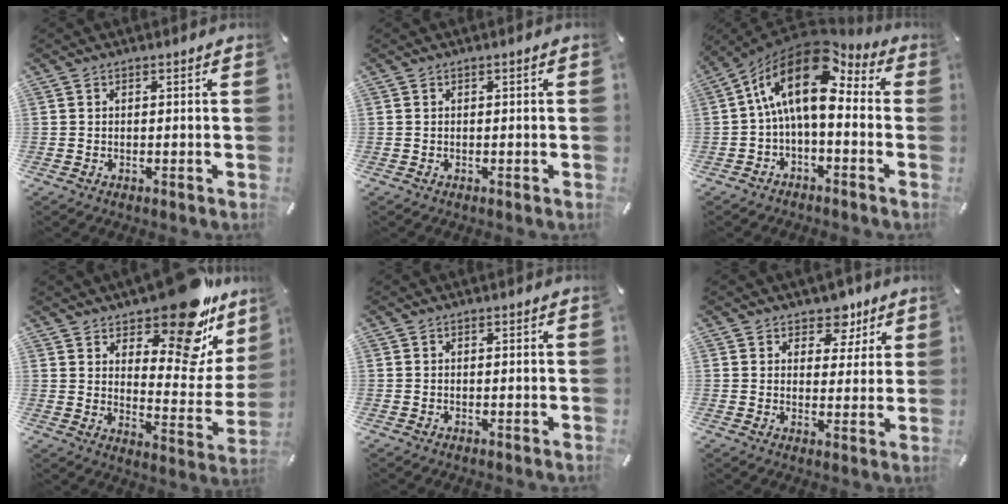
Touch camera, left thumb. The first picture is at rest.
{"total": 0.0}
{"total": 16.7, "force": [3.8, 8.6, 13.8], "torque": [-0.275, -0.015, 0.060]}
{"total": 20.8, "force": [15.2, 8.9, 11.1], "torque": [-0.128, -0.124, 0.250]}
{"total": 0.0}
{"total": 6.5, "force": [4.3, 4.7, 1.5], "torque": [0.003, -0.031, 0.067]}